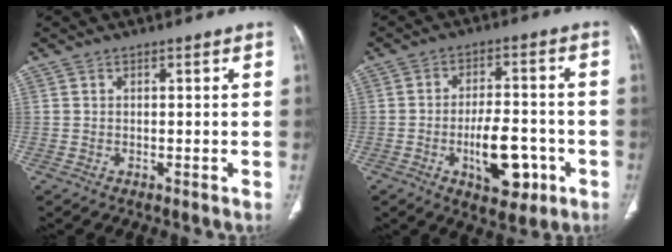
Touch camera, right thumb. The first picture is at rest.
{"total": 11.3, "force": [-3.8, 5.6, 9.0], "torque": [-0.121, 0.019, -0.053]}